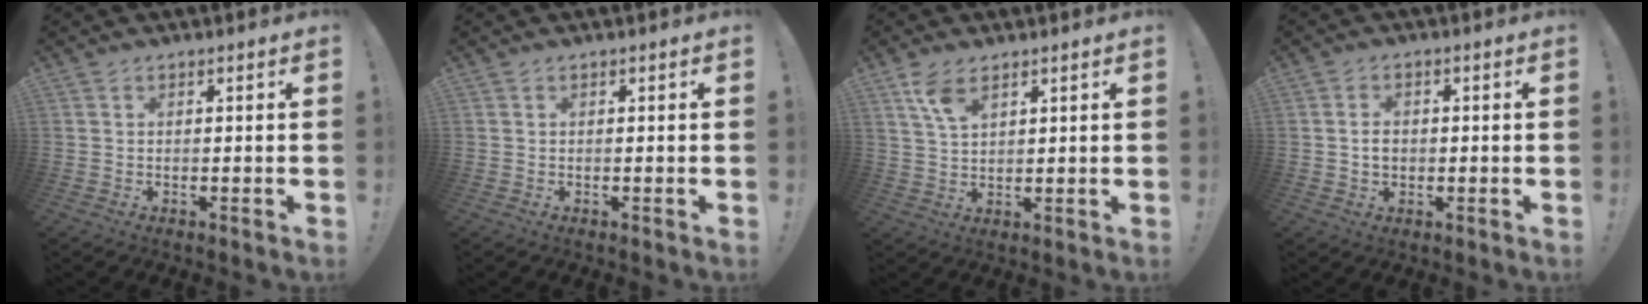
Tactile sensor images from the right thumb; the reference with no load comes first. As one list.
[{"total": 0.0}, {"total": 6.0, "force": [3.7, 2.6, 3.9], "torque": [-0.076, -0.014, 0.069]}, {"total": 3.5, "force": [-0.1, 2.6, 2.3], "torque": [-0.027, 0.003, -0.002]}]